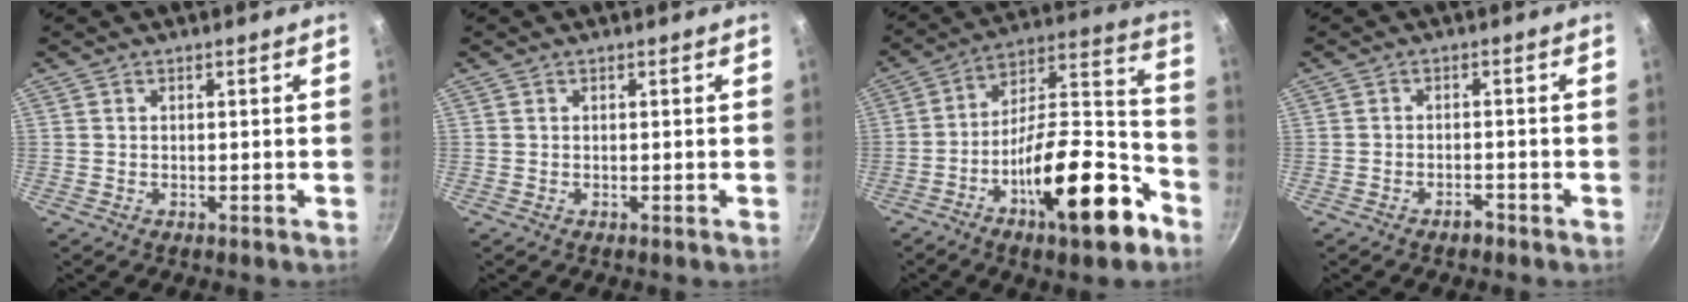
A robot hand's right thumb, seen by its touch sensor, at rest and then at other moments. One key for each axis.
{"total": 0.0}
{"total": 23.2, "fx": -11.5, "fy": 8.5, "fz": 18.2, "tx": -0.234, "ty": 0.082, "tz": -0.190}
{"total": 2.1, "fx": -1.6, "fy": 0.9, "fz": 0.8, "tx": -0.006, "ty": 0.021, "tz": -0.020}